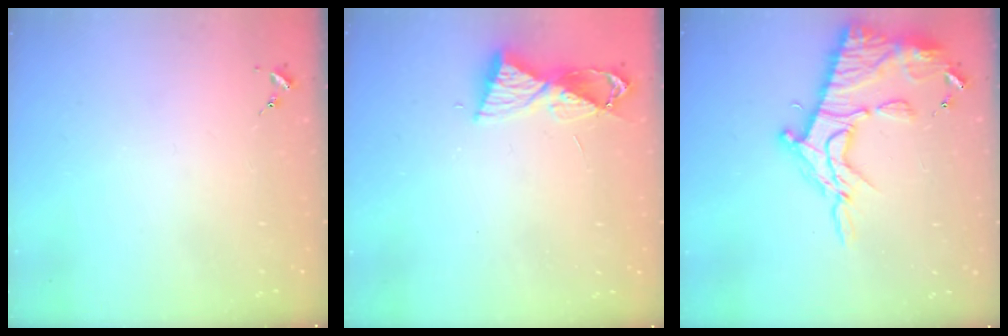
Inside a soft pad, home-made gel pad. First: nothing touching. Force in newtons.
{"total": 8.2, "press": 8.2, "slide": 0.8}
{"total": 19.3, "press": 19.3, "slide": 1.3}